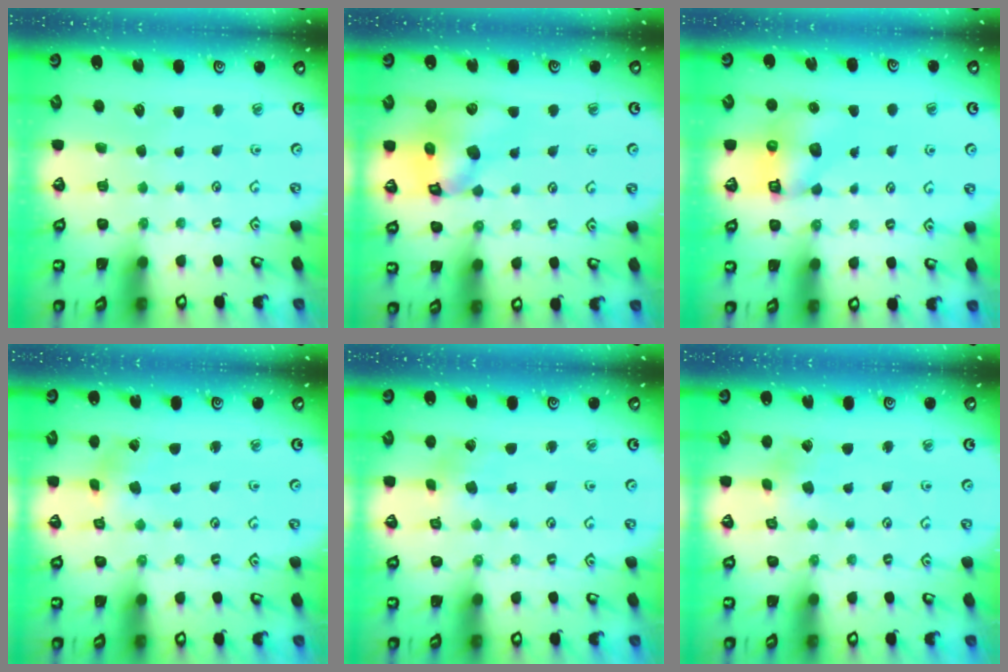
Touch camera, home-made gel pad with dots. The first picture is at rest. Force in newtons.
{"total": 13.1, "press": 13.0, "slide": 1.8}
{"total": 6.8, "press": 6.7, "slide": 1.0}
{"total": 0.8, "press": 0.8, "slide": 0.2}
{"total": 2.2, "press": 2.2, "slide": 0.4}
{"total": 1.7, "press": 1.7, "slide": 0.2}